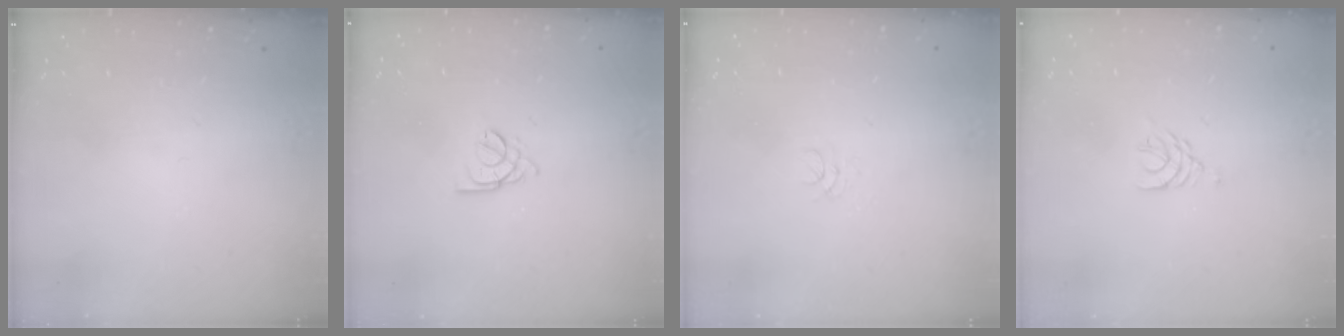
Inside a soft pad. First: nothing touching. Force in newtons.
{"total": 2.6, "press": 2.6, "slide": 0.6}
{"total": 3.0, "press": 3.0, "slide": 0.2}
{"total": 3.3, "press": 3.3, "slide": 0.5}